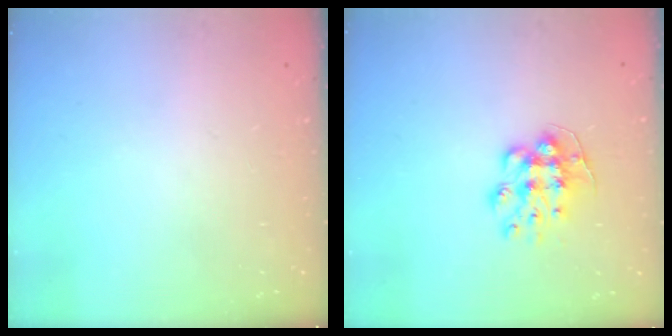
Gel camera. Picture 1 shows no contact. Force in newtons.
{"total": 9.3, "press": 9.3, "slide": 0.3}